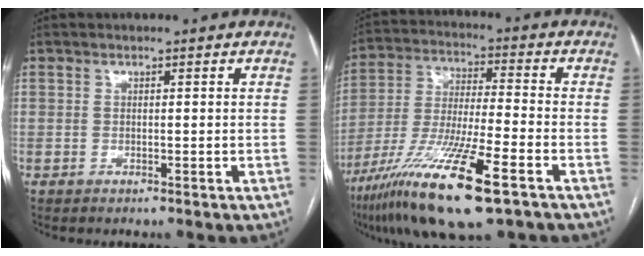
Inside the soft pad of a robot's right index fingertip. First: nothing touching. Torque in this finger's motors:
{"motor_torque": [1.57, -0.57, 1.05, 0.21]}